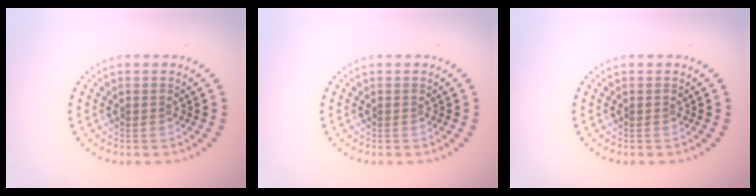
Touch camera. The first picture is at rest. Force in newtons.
{"total": 0.0}
{"total": 0.0}